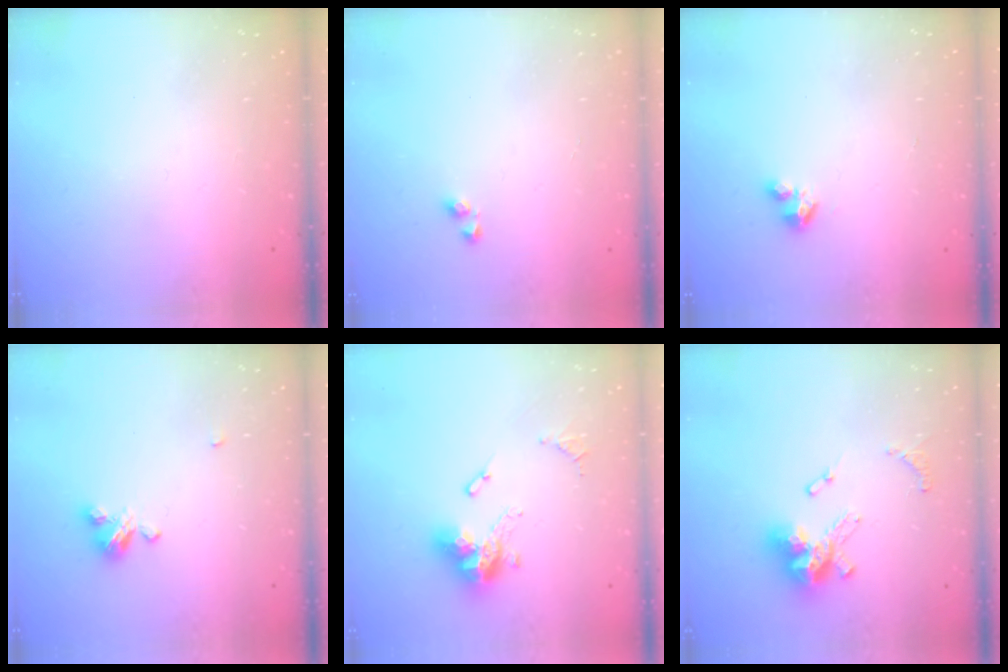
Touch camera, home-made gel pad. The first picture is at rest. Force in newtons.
{"total": 3.1, "press": 3.1, "slide": 0.2}
{"total": 2.8, "press": 2.8, "slide": 0.2}
{"total": 5.1, "press": 5.0, "slide": 0.5}
{"total": 13.9, "press": 13.9, "slide": 1.2}
{"total": 13.4, "press": 13.4, "slide": 1.3}